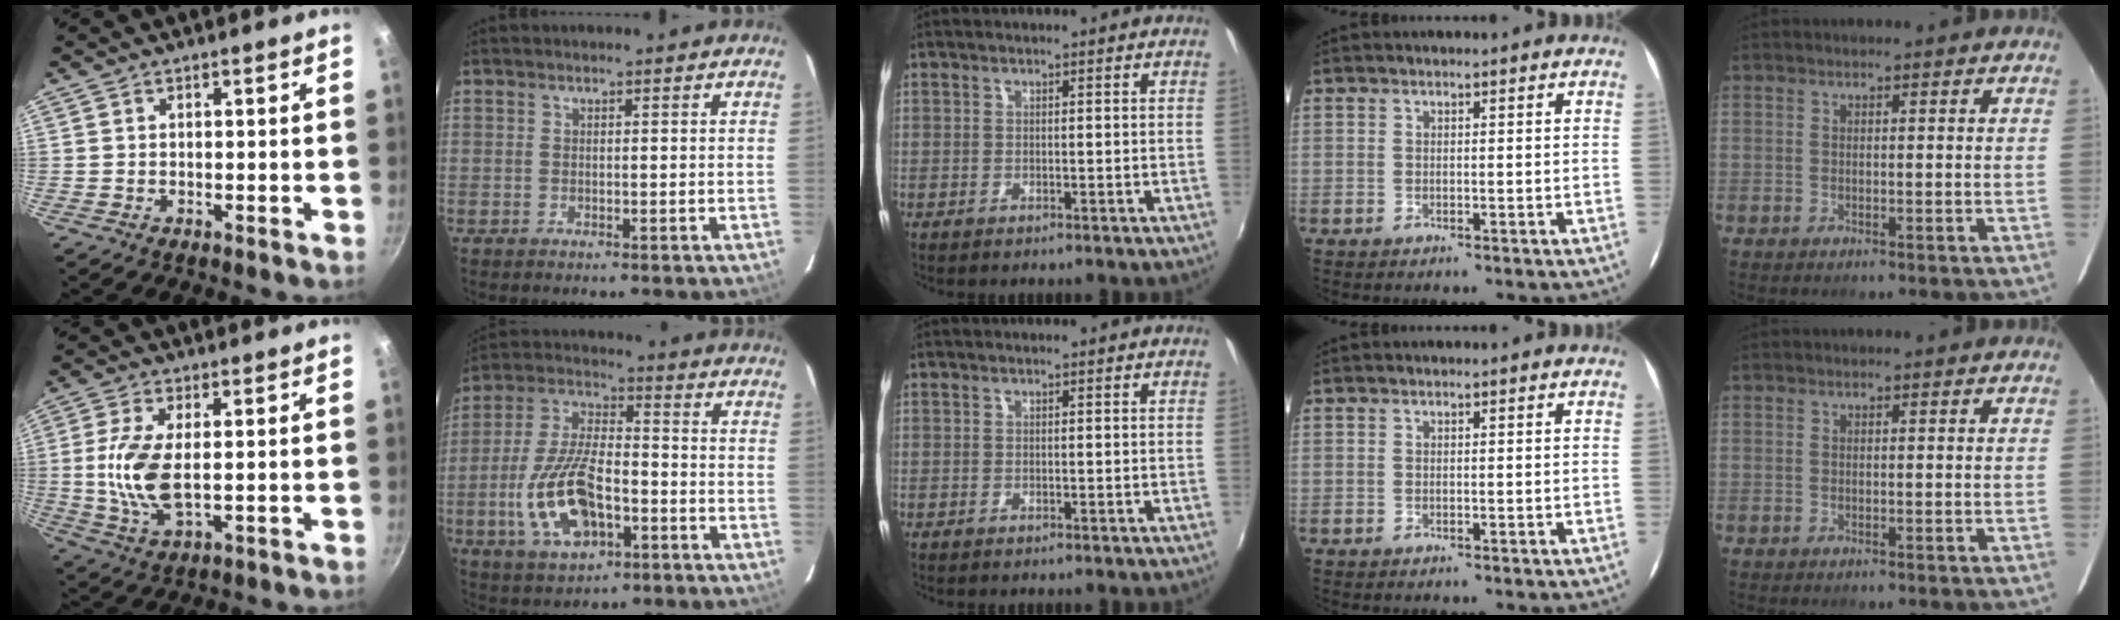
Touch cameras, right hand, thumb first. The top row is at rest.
{"thumb": {"total": 10.2, "force": [0.4, 4.6, 9.1], "torque": [-0.192, -0.007, 0.009]}, "index": {"total": 15.9, "force": [-5.3, 7.3, 13.1], "torque": [-0.282, -0.001, -0.092]}}